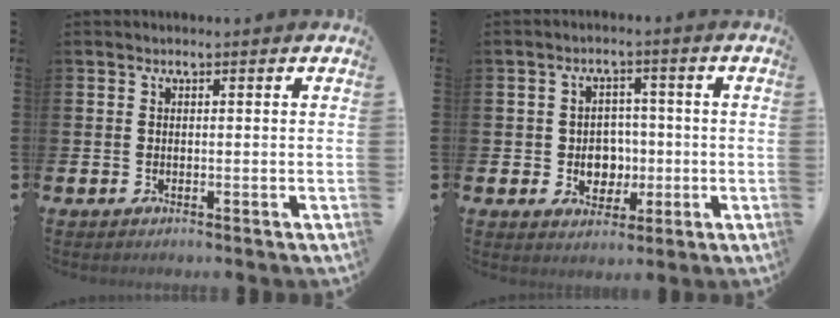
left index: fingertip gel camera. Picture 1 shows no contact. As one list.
[{"total": 4.1, "force": [-0.3, 3.8, 1.4], "torque": [-0.024, 0.001, -0.014]}]